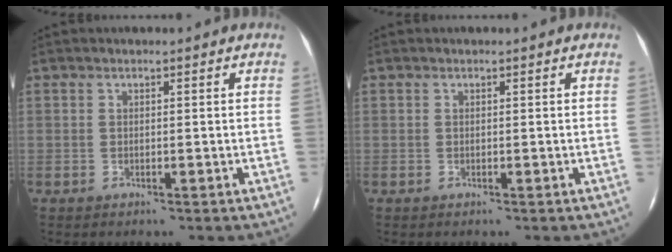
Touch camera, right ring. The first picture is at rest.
{"total": 0.0}